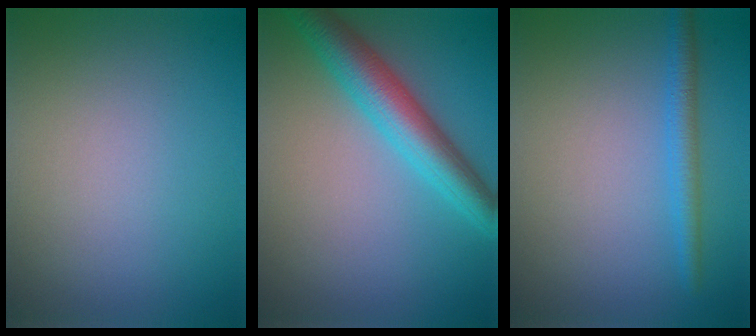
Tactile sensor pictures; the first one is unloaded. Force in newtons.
{"total": 5.6, "press": 5.6, "slide": 0.2}
{"total": 2.2, "press": 2.2, "slide": 0.2}